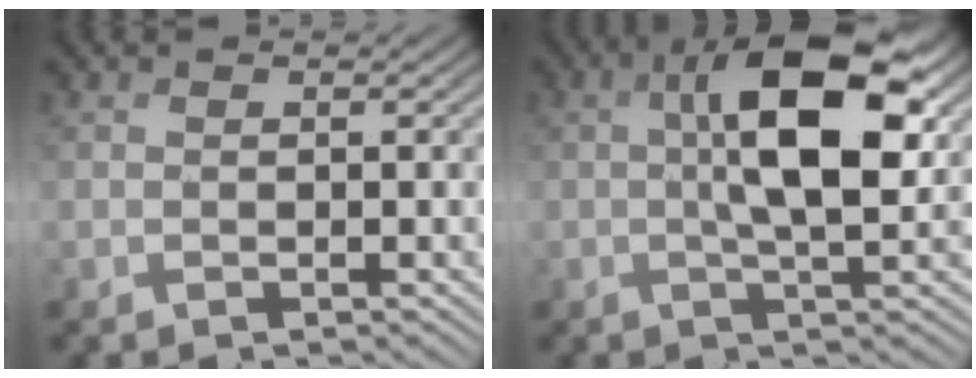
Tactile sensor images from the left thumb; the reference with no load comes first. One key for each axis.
{"total": 9.9, "fx": 1.4, "fy": 3.8, "fz": 9.1, "tx": -0.156, "ty": 0.006, "tz": 0.015}